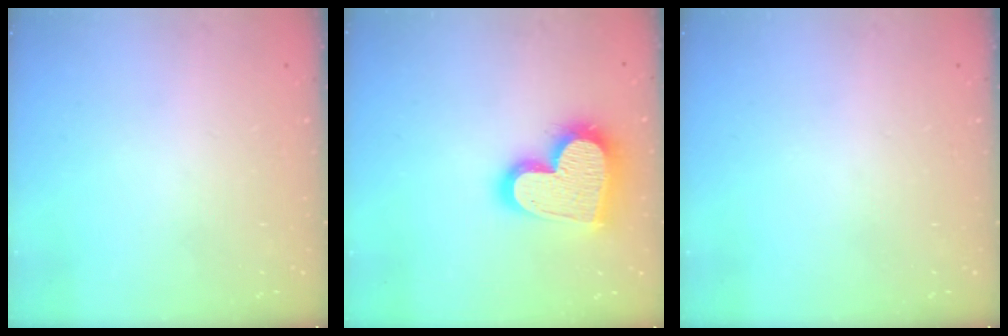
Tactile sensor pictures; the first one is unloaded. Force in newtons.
{"total": 21.5, "press": 21.4, "slide": 1.5}
{"total": 0.0}